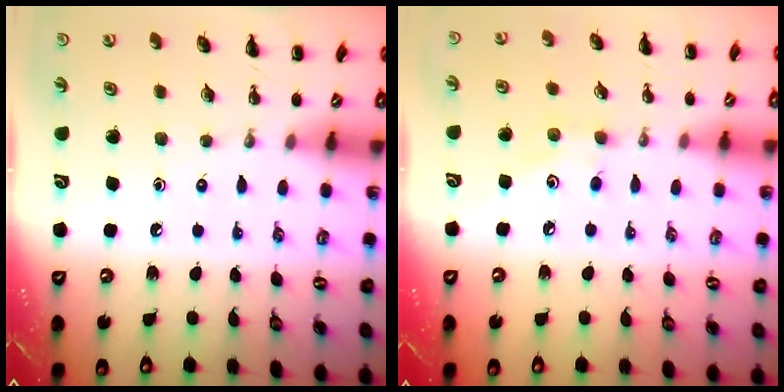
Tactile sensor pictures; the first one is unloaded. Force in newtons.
{"total": 4.4, "press": 4.3, "slide": 0.9}